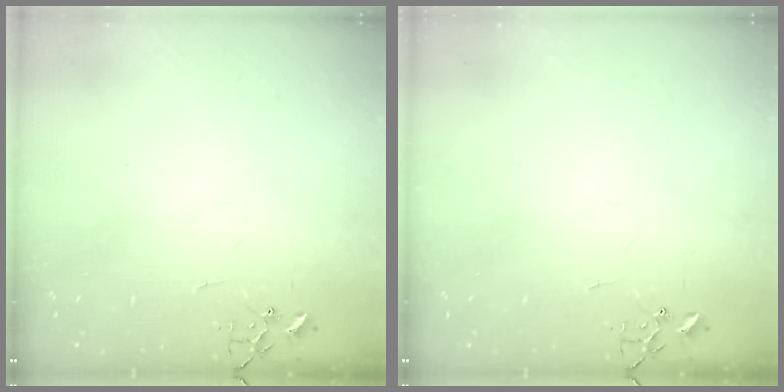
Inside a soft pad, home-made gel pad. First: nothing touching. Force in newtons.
{"total": 0.0}